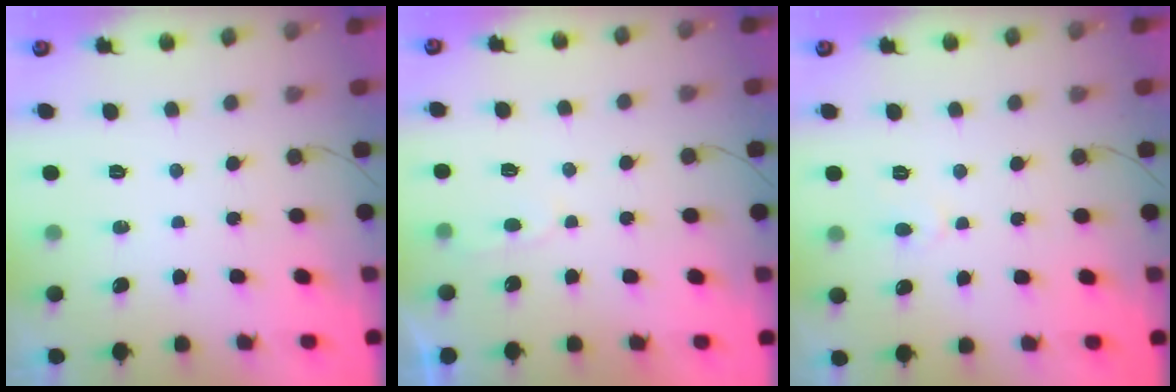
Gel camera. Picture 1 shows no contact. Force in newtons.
{"total": 2.5, "press": 2.5, "slide": 0.3}
{"total": 4.0, "press": 3.9, "slide": 0.2}